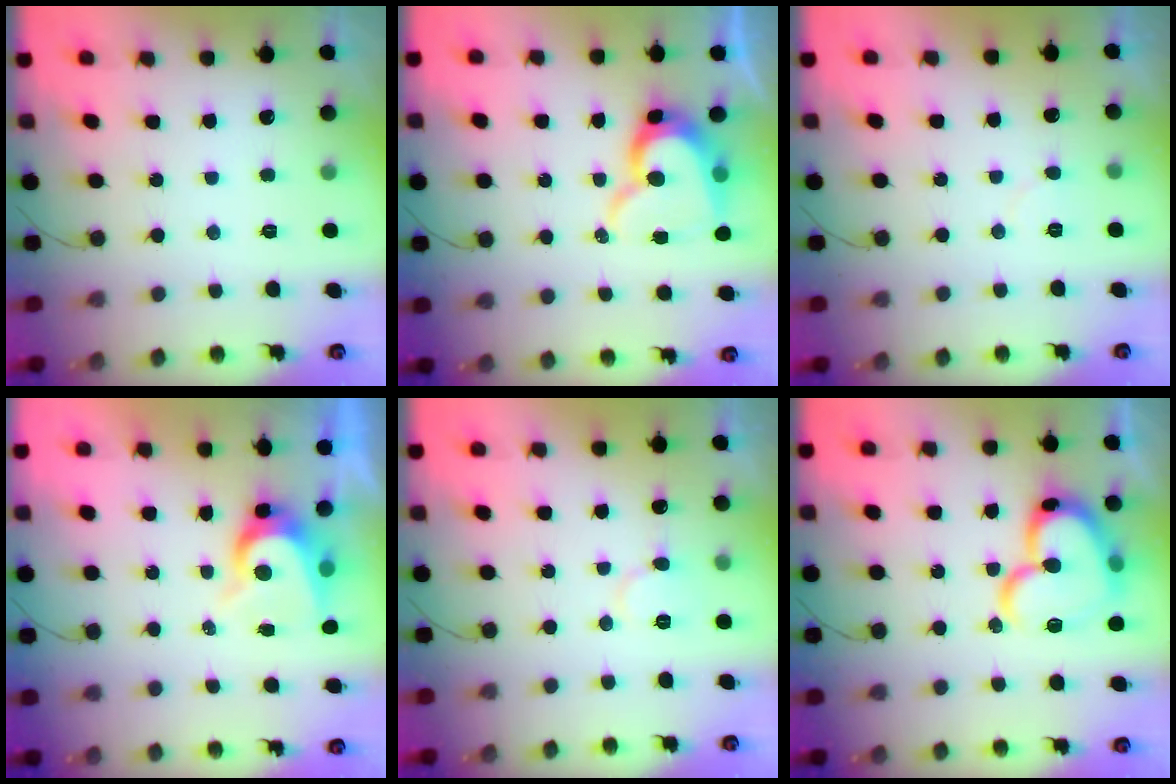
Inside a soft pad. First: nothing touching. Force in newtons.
{"total": 13.1, "press": 13.0, "slide": 1.2}
{"total": 3.6, "press": 3.6, "slide": 0.3}
{"total": 8.9, "press": 8.9, "slide": 0.9}
{"total": 6.0, "press": 6.0, "slide": 0.4}
{"total": 20.0, "press": 19.9, "slide": 2.4}